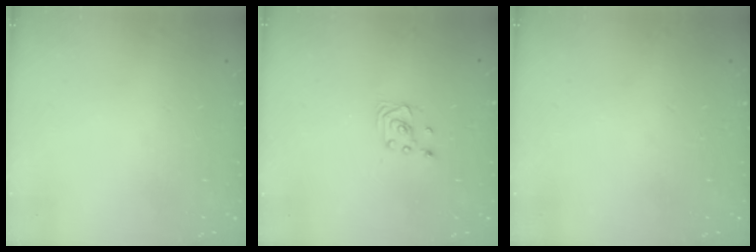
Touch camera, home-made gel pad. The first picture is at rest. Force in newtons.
{"total": 2.6, "press": 2.6, "slide": 0.3}
{"total": 0.0}